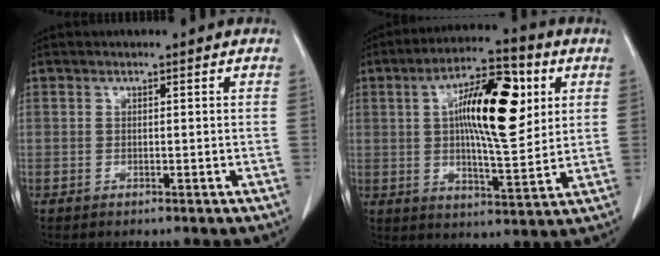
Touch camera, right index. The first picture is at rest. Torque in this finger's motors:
{"motor_torque": [1.07, 0.10, 0.56, 0.19]}